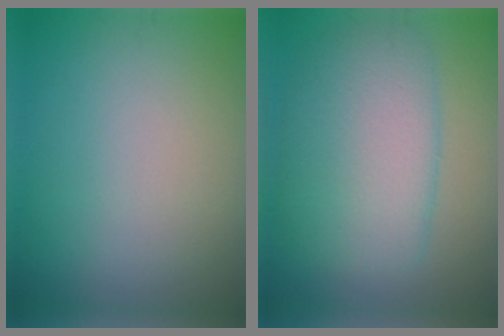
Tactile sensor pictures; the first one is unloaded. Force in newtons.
{"total": 7.0, "press": 7.0, "slide": 0.3}